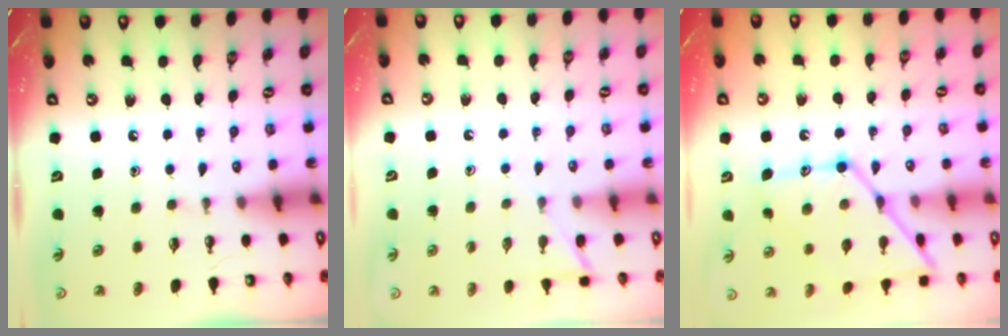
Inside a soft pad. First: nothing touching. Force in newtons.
{"total": 5.7, "press": 5.7, "slide": 0.5}
{"total": 16.7, "press": 16.7, "slide": 1.3}